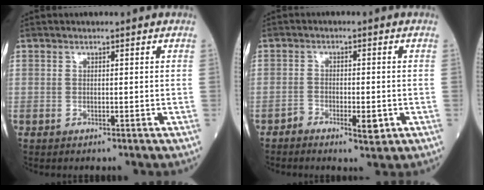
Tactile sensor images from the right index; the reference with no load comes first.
{"total": 3.7, "force": [-1.6, 1.4, 3.0], "torque": [-0.047, 0.000, -0.023]}